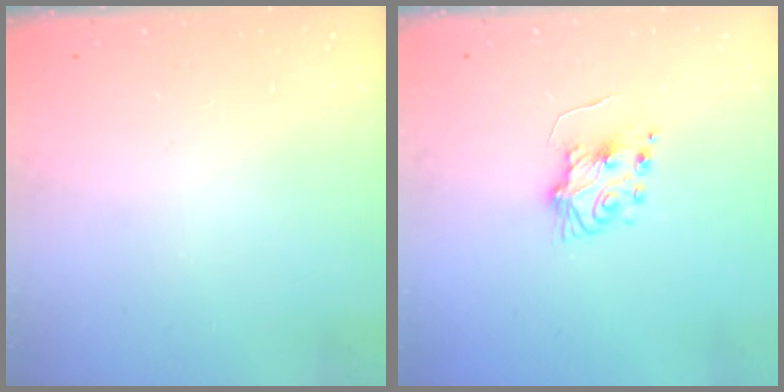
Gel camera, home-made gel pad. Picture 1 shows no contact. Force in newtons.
{"total": 6.4, "press": 6.4, "slide": 0.4}